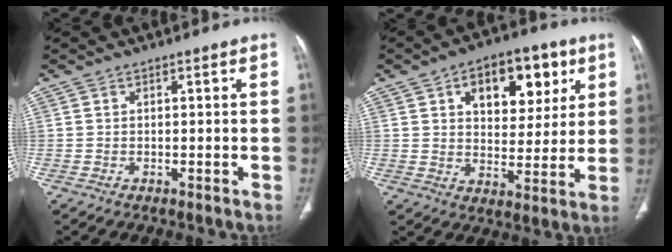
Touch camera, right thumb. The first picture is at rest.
{"total": 15.4, "force": [6.3, 9.2, 10.6], "torque": [-0.101, -0.012, 0.097]}